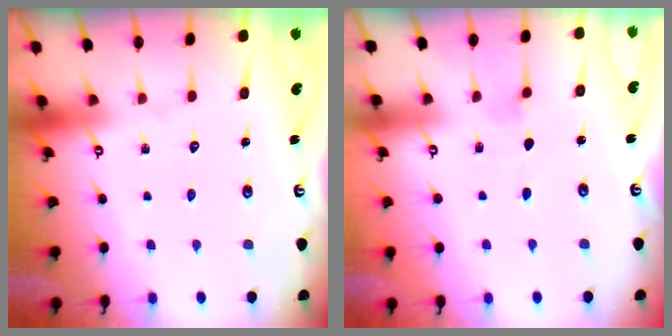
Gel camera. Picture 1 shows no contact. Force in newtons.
{"total": 4.1, "press": 3.7, "slide": 1.7}